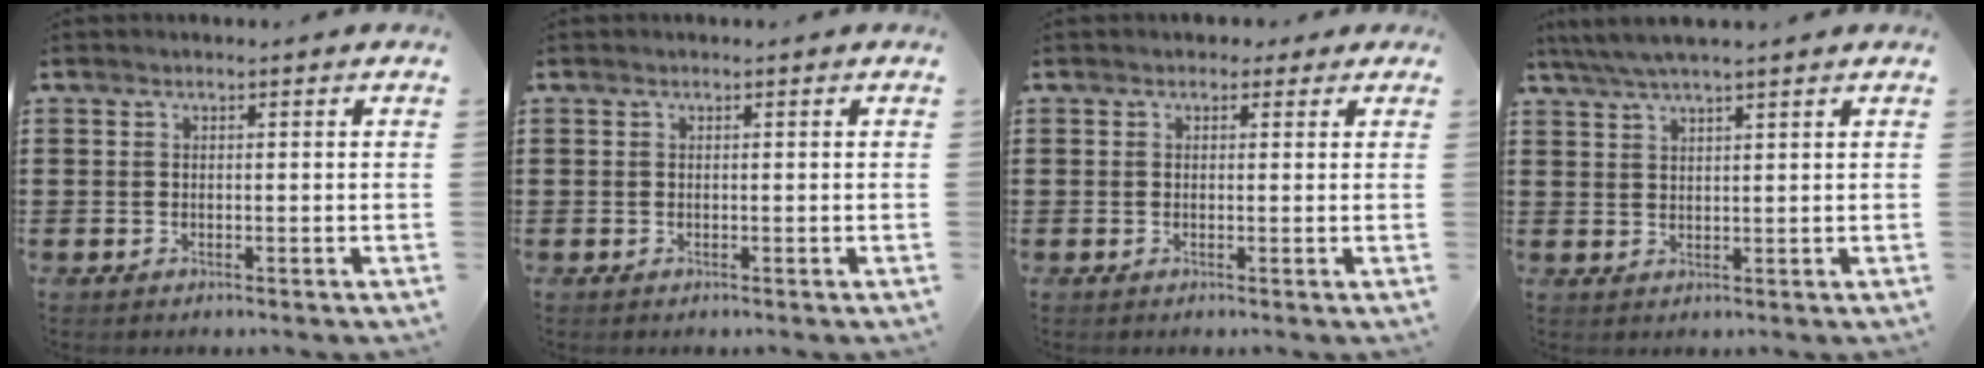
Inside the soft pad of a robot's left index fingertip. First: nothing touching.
{"total": 0.0}
{"total": 1.3, "force": [0.5, 1.1, 0.3], "torque": [-0.004, 0.004, 0.006]}
{"total": 3.5, "force": [2.9, 0.0, 2.0], "torque": [-0.044, -0.003, 0.053]}